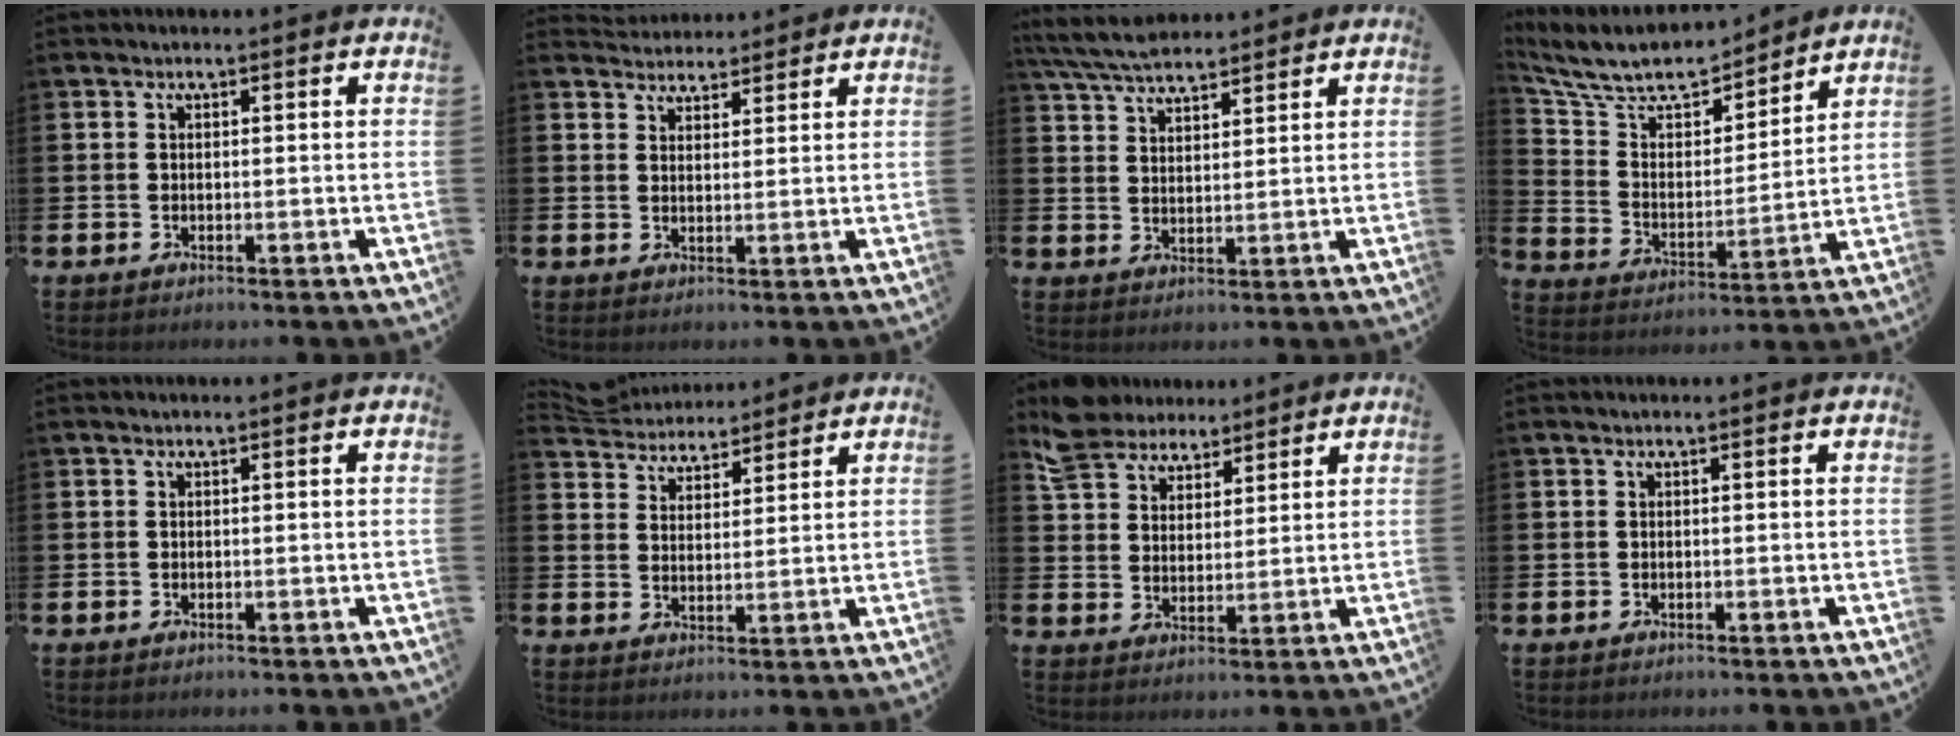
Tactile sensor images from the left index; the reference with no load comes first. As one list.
[{"total": 3.4, "force": [3.2, 0.9, -0.3], "torque": [0.000, -0.014, 0.059]}, {"total": 5.8, "force": [5.5, 1.1, 1.4], "torque": [-0.049, -0.020, 0.102]}, {"total": 9.5, "force": [8.7, 2.9, 2.3], "torque": [-0.097, -0.060, 0.153]}, {"total": 0.0}, {"total": 4.8, "force": [4.7, 0.7, -0.5], "torque": [-0.015, -0.028, 0.087]}, {"total": 6.2, "force": [5.6, 2.5, -0.3], "torque": [-0.020, -0.025, 0.106]}, {"total": 0.0}]